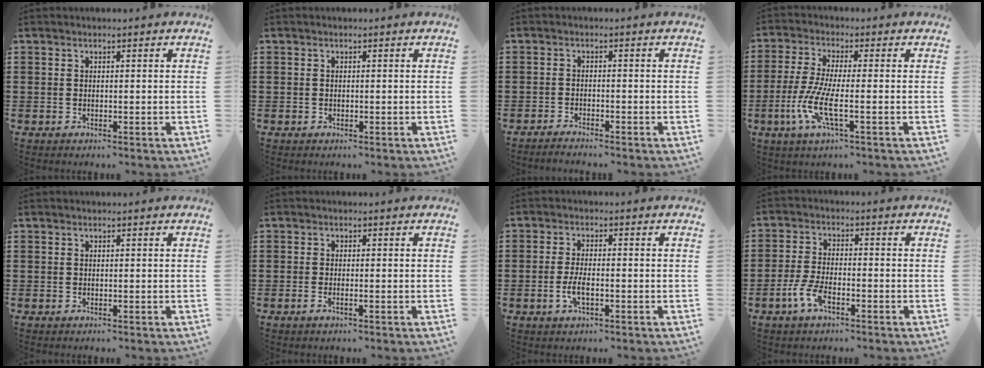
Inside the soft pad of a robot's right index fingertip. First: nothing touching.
{"total": 0.0}
{"total": 1.5, "force": [-1.5, -0.1, 0.1], "torque": [-0.006, 0.000, -0.030]}
{"total": 7.5, "force": [-2.3, 1.2, 7.0], "torque": [-0.170, -0.021, -0.054]}
{"total": 0.0}
{"total": 1.0, "force": [-0.4, 0.2, 0.9], "torque": [-0.017, -0.003, -0.008]}
{"total": 3.4, "force": [-1.1, 1.1, 3.1], "torque": [-0.067, -0.003, -0.022]}
{"total": 4.8, "force": [-2.7, 1.6, 3.6], "torque": [-0.094, -0.005, -0.057]}